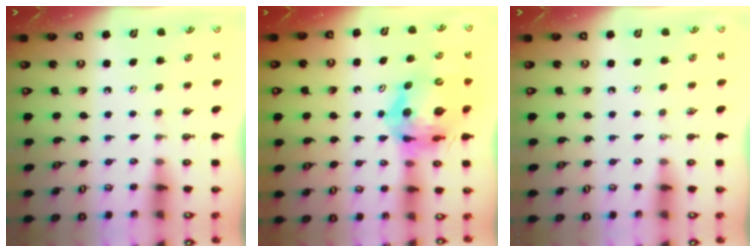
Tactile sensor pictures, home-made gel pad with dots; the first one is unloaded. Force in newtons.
{"total": 15.1, "press": 14.9, "slide": 1.8}
{"total": 0.0}